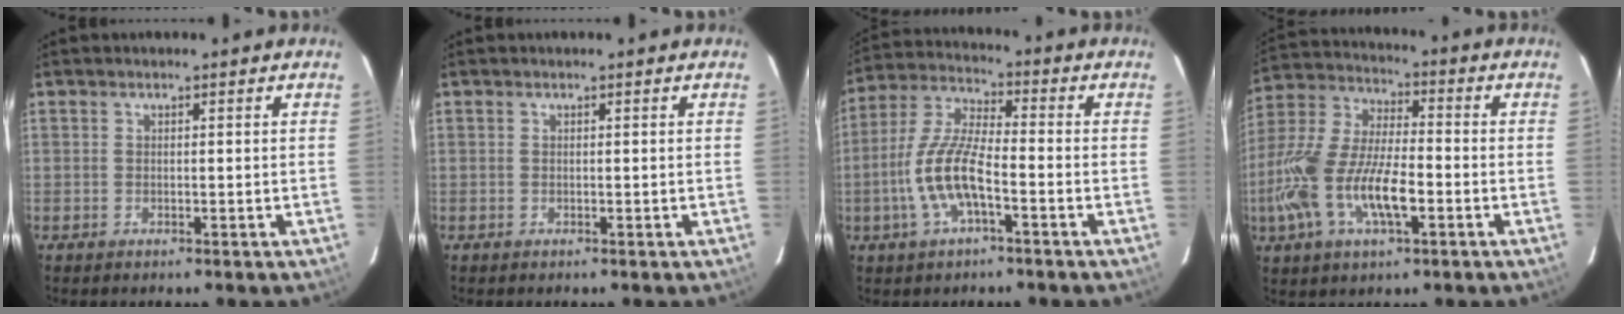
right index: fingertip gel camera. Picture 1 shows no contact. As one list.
[{"total": 0.0}, {"total": 11.1, "force": [-3.9, 3.1, 9.9], "torque": [-0.216, 0.002, -0.076]}, {"total": 17.0, "force": [-5.5, 6.5, 14.8], "torque": [-0.321, -0.008, -0.105]}]